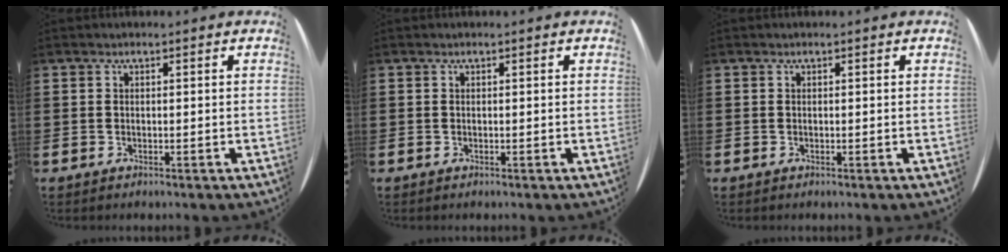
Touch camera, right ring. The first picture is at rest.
{"total": 0.0}
{"total": 0.0}